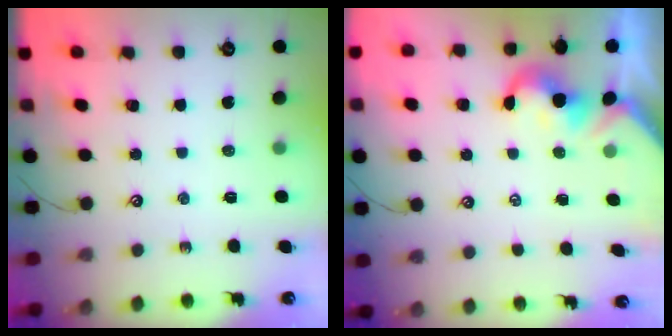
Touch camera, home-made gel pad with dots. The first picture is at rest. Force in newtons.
{"total": 0.0}